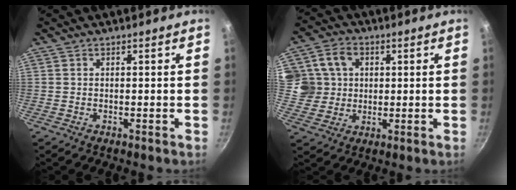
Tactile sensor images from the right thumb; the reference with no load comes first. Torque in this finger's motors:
{"motor_torque": [0.21, 0.31, 0.60, -0.08, 0.11]}